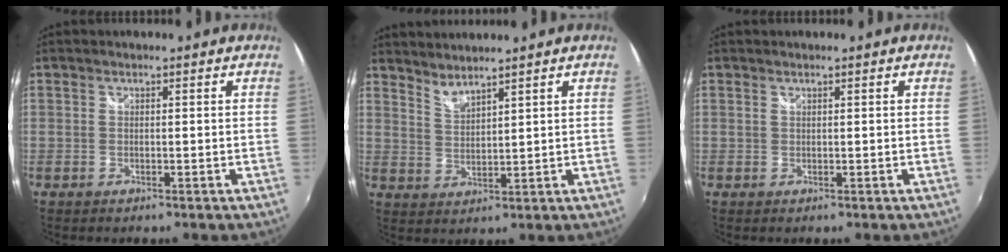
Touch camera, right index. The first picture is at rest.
{"total": 3.7, "force": [3.6, 0.0, 1.1], "torque": [-0.020, -0.003, 0.066]}
{"total": 0.0}